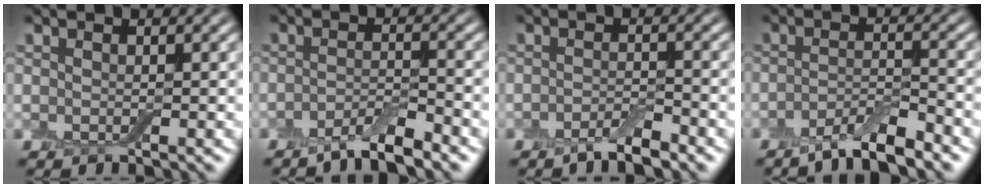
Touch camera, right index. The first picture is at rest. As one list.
[{"total": 3.3, "force": [-2.6, 0.5, 2.0], "torque": [-0.033, 0.004, -0.054]}, {"total": 2.5, "force": [-1.8, 0.5, 1.6], "torque": [-0.029, 0.003, -0.037]}, {"total": 4.4, "force": [-3.4, 0.8, 2.7], "torque": [-0.044, 0.000, -0.064]}]